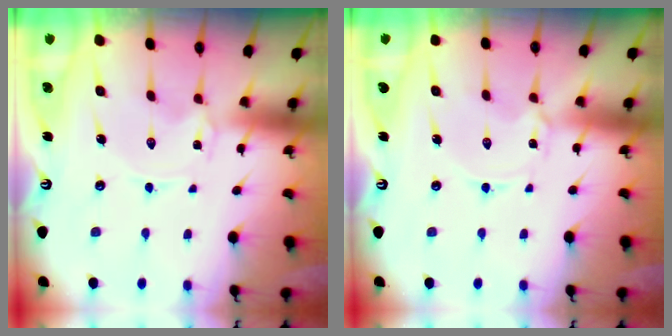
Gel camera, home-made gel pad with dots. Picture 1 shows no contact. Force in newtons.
{"total": 2.5, "press": 2.5, "slide": 0.3}